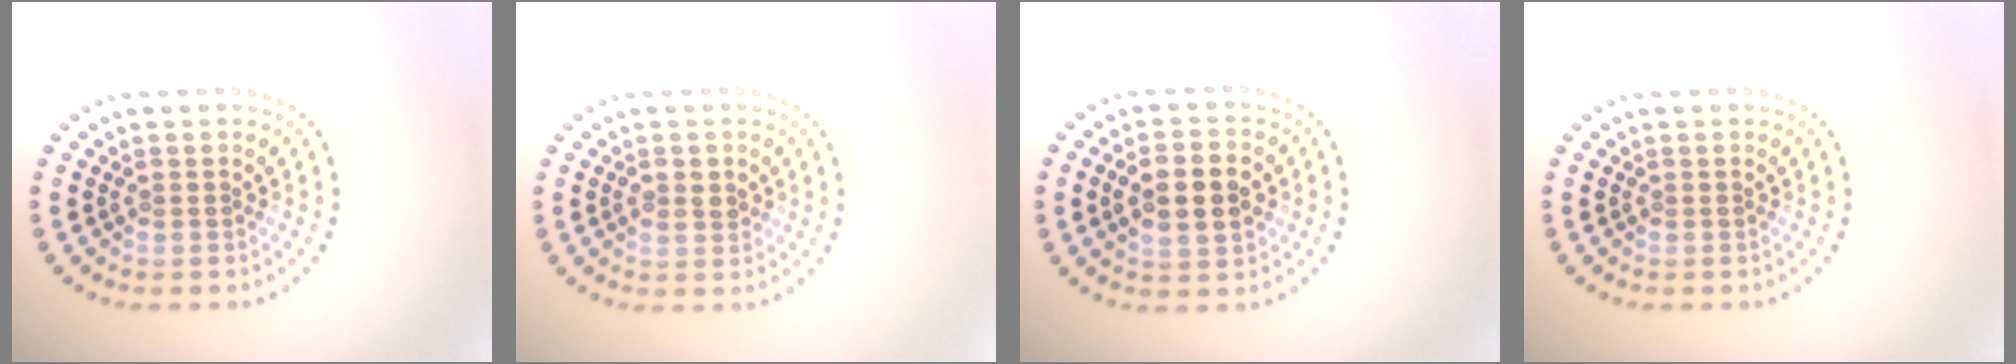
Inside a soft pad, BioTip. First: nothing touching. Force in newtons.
{"total": 1.8, "press": 1.8, "slide": 0.2}
{"total": 5.2, "press": 5.2, "slide": 0.4}
{"total": 0.0}